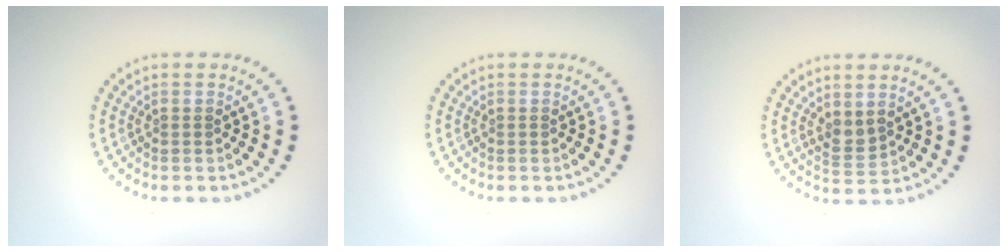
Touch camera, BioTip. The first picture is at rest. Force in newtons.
{"total": 0.0}
{"total": 1.8, "press": 1.5, "slide": 0.9}